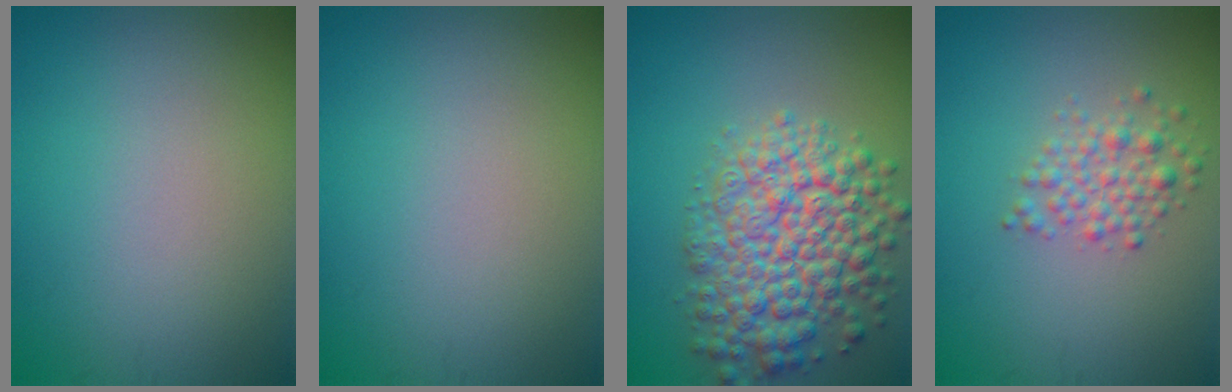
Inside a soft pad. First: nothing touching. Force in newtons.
{"total": 0.0}
{"total": 7.8, "press": 7.8, "slide": 0.3}
{"total": 2.5, "press": 2.5, "slide": 0.1}